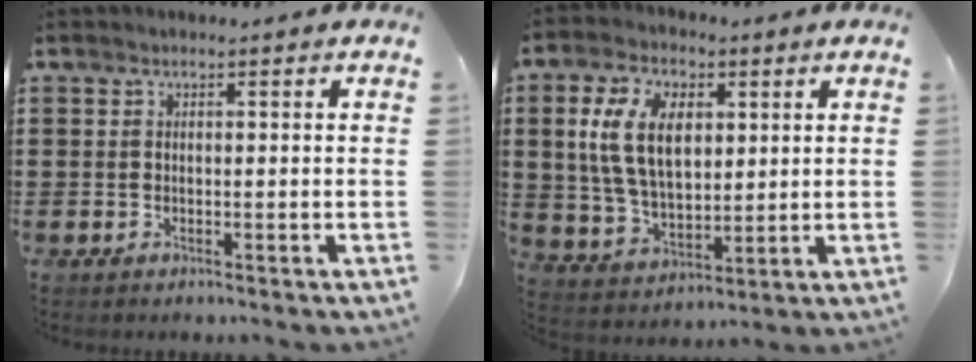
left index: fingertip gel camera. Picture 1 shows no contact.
{"total": 10.2, "force": [3.0, 6.0, 7.6], "torque": [-0.187, 0.009, 0.048]}